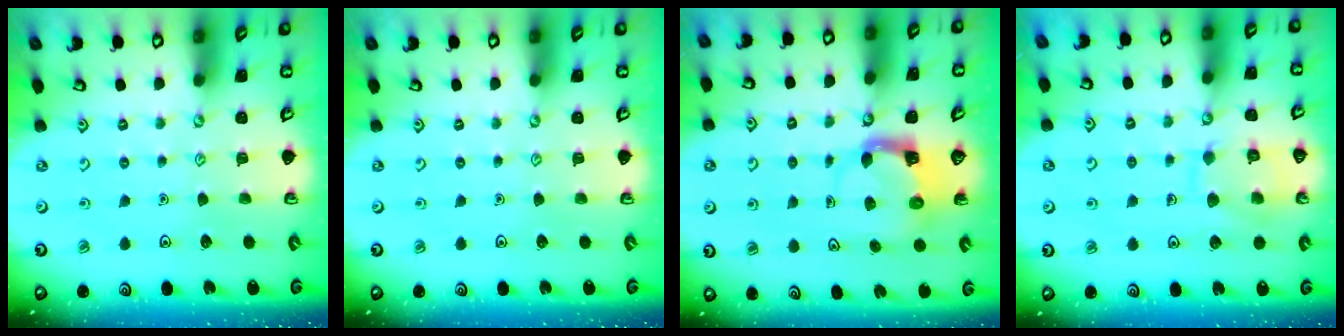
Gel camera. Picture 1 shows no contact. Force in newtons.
{"total": 0.0}
{"total": 3.9, "press": 3.8, "slide": 0.6}
{"total": 10.0, "press": 10.0, "slide": 0.4}